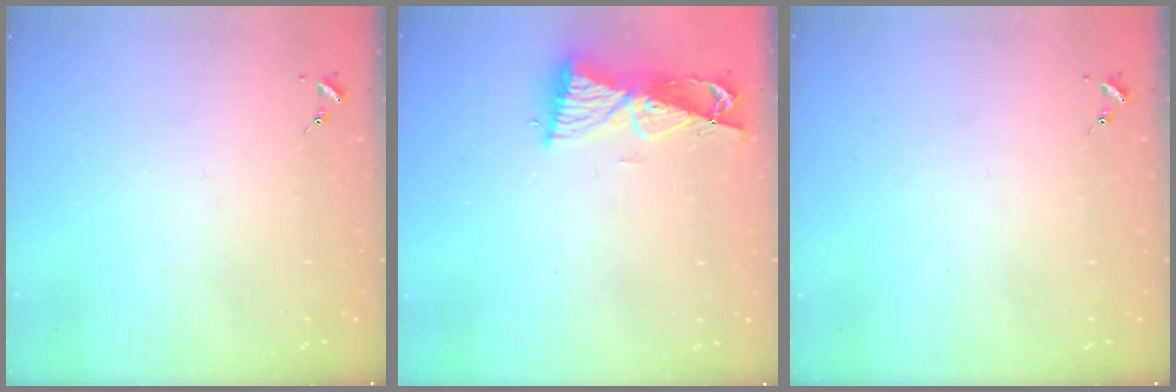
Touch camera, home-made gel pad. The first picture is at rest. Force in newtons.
{"total": 8.9, "press": 8.9, "slide": 1.1}
{"total": 0.0}